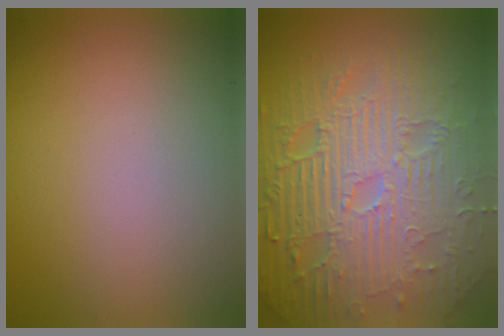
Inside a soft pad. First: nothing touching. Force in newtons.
{"total": 11.3, "press": 7.4, "slide": 8.6}